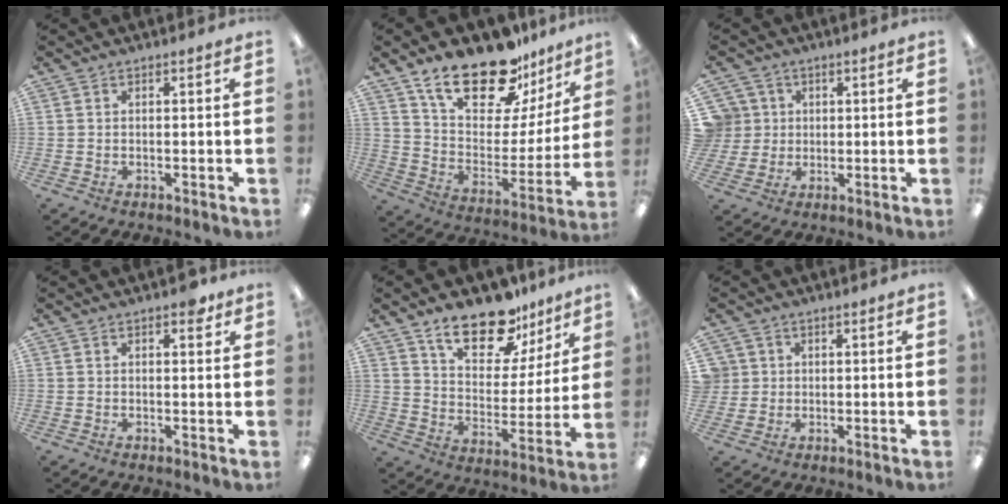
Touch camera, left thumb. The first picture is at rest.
{"total": 22.4, "force": [16.8, 9.6, 11.2], "torque": [-0.180, -0.109, 0.295]}
{"total": 7.1, "force": [2.1, 6.8, 0.4], "torque": [-0.021, 0.004, 0.045]}
{"total": 2.5, "force": [1.5, 1.2, 1.5], "torque": [-0.007, -0.006, 0.021]}
{"total": 17.0, "force": [12.9, 7.4, 8.2], "torque": [-0.124, -0.081, 0.226]}
{"total": 3.8, "force": [1.1, 3.6, 0.0], "torque": [-0.005, 0.005, 0.020]}